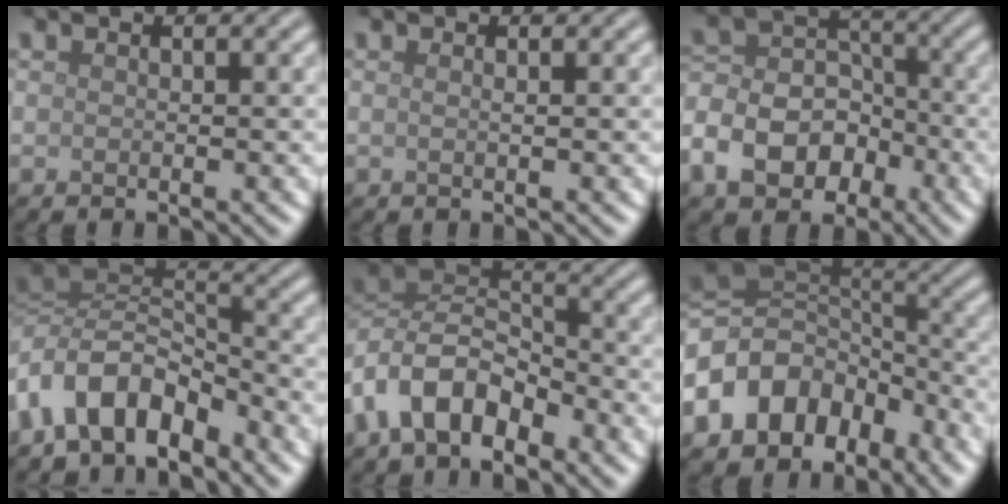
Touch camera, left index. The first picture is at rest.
{"total": 0.9, "force": [0.3, 0.4, 0.8], "torque": [-0.007, -0.004, -0.006]}
{"total": 8.2, "force": [-4.3, 5.8, 3.9], "torque": [-0.060, 0.002, -0.092]}
{"total": 8.3, "force": [-4.5, 4.7, 5.1], "torque": [-0.084, 0.006, -0.096]}
{"total": 7.5, "force": [-4.0, 4.3, 4.6], "torque": [-0.085, 0.007, -0.090]}
{"total": 10.7, "force": [-4.7, 8.1, 5.0], "torque": [-0.098, 0.004, -0.096]}